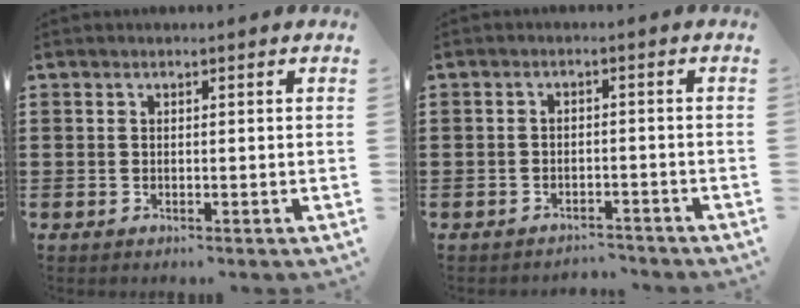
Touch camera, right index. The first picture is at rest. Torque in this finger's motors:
{"motor_torque": [-0.60, 0.37, 0.00, -0.01]}